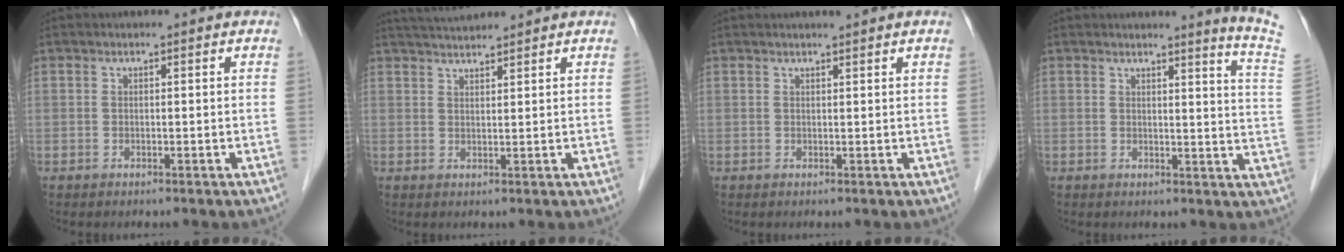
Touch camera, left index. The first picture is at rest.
{"total": 4.1, "force": [4.0, -0.2, 1.0], "torque": [-0.019, 0.023, 0.075]}
{"total": 1.3, "force": [1.1, -0.3, 0.6], "torque": [-0.010, 0.004, 0.023]}
{"total": 7.0, "force": [6.3, -2.3, 2.0], "torque": [-0.028, -0.079, 0.052]}